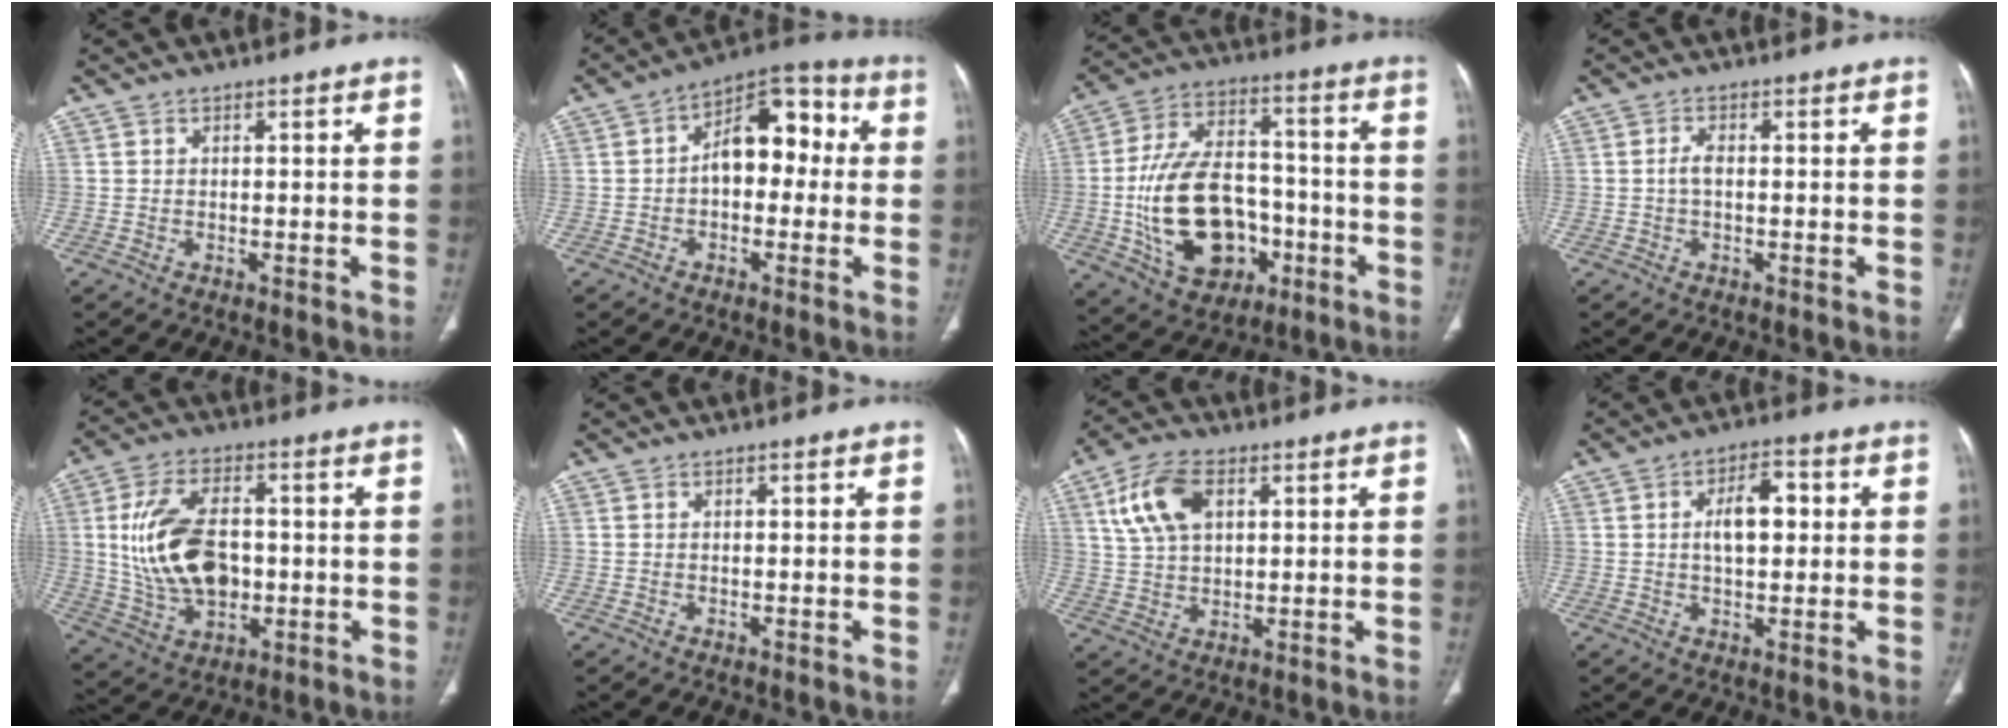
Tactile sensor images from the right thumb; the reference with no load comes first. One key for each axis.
{"total": 12.0, "fx": 0.3, "fy": 7.5, "fz": 9.4, "tx": -0.102, "ty": 0.041, "tz": -0.009}
{"total": 21.6, "fx": -5.0, "fy": 14.4, "fz": 15.2, "tx": -0.244, "ty": 0.036, "tz": -0.066}
{"total": 1.8, "fx": -0.2, "fy": 0.8, "fz": 1.6, "tx": -0.031, "ty": 0.002, "tz": -0.006}
{"total": 16.1, "fx": 0.1, "fy": 9.9, "fz": 12.7, "tx": -0.224, "ty": 0.007, "tz": 0.014}
{"total": 0.0}
{"total": 10.5, "fx": 3.9, "fy": 6.1, "fz": 7.6, "tx": -0.145, "ty": 0.003, "tz": 0.077}
{"total": 7.5, "fx": 1.0, "fy": 4.0, "fz": 6.3, "tx": -0.088, "ty": 0.014, "tz": 0.013}